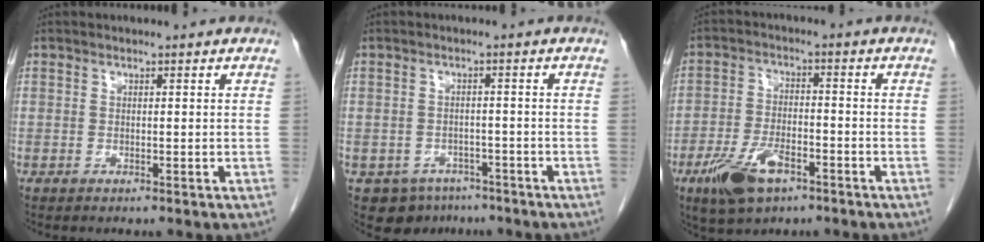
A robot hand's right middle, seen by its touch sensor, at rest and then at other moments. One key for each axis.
{"total": 5.8, "fx": -4.0, "fy": 4.1, "fz": 1.0, "tx": -0.007, "ty": 0.008, "tz": -0.052}
{"total": 8.6, "fx": -4.9, "fy": 3.6, "fz": 6.1, "tx": -0.129, "ty": -0.003, "tz": -0.085}